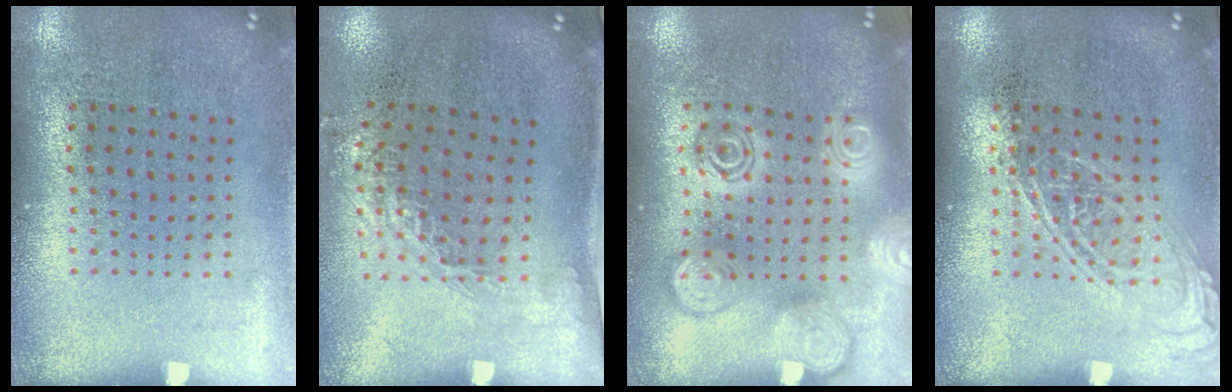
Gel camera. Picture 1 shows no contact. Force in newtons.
{"total": 1.2, "press": 0.9, "slide": 0.7}
{"total": 2.8, "press": 2.8, "slide": 0.5}
{"total": 2.0, "press": 2.0, "slide": 0.2}